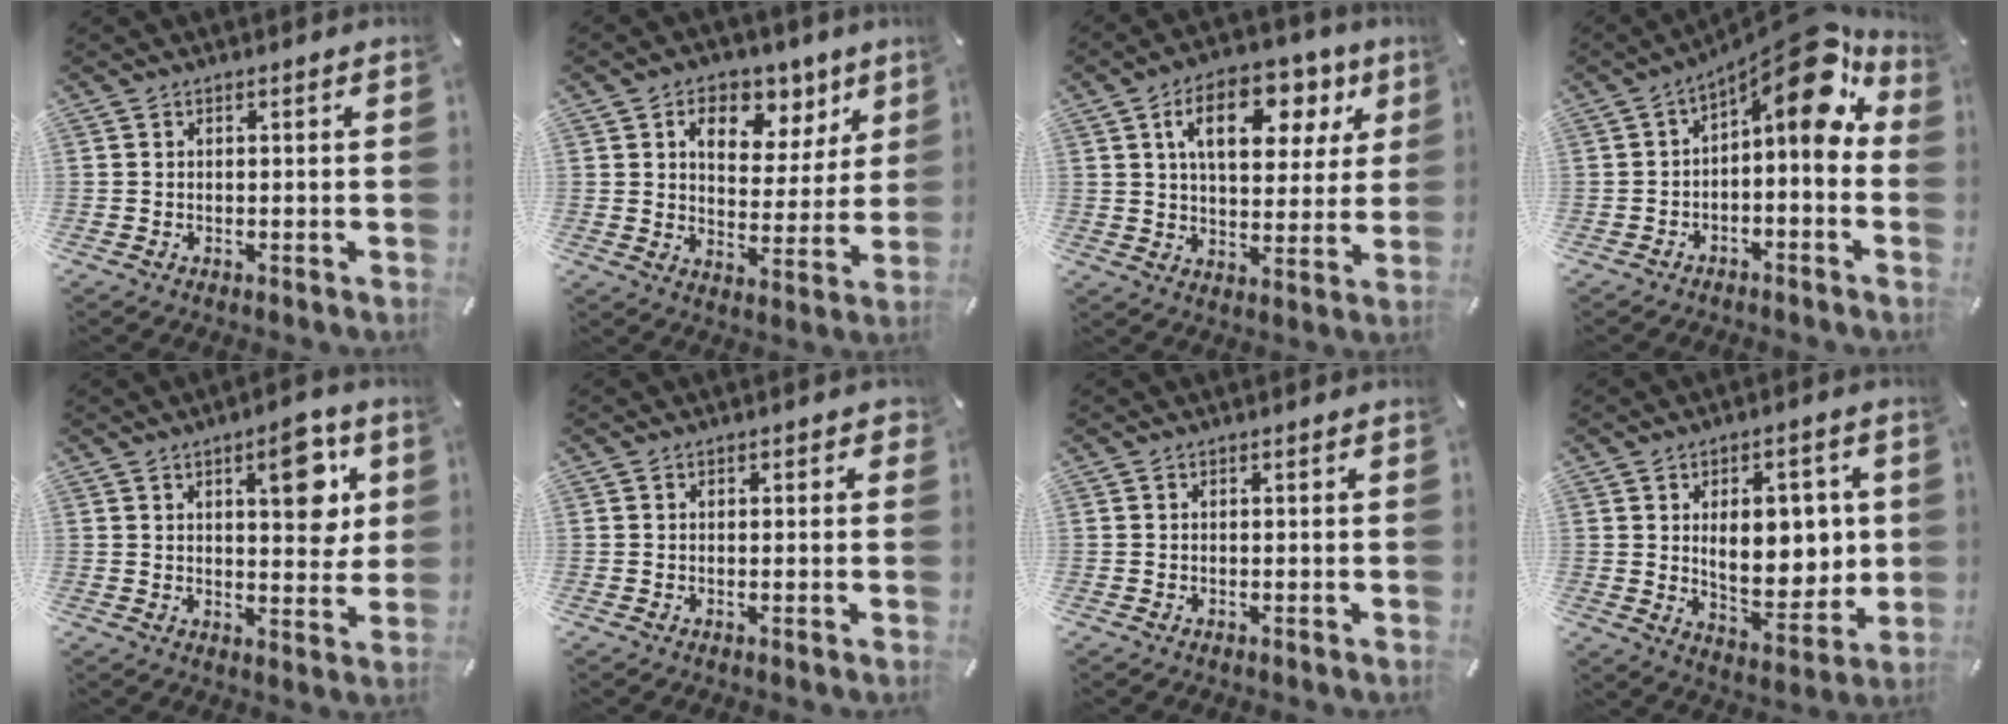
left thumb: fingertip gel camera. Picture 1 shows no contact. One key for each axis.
{"total": 10.2, "fx": 5.6, "fy": 7.1, "fz": 4.7, "tx": -0.054, "ty": -0.037, "tz": 0.092}
{"total": 15.4, "fx": 6.9, "fy": 8.8, "fz": 10.5, "tx": -0.156, "ty": -0.015, "tz": 0.113}
{"total": 12.2, "fx": 6.1, "fy": 4.4, "fz": 9.6, "tx": -0.125, "ty": -0.068, "tz": 0.098}
{"total": 11.6, "fx": 4.9, "fy": 4.9, "fz": 9.4, "tx": -0.105, "ty": -0.025, "tz": 0.072}
{"total": 0.8, "fx": 0.1, "fy": 0.6, "fz": 0.6, "tx": 0.005, "ty": -0.002, "tz": -0.003}
{"total": 0.0}
{"total": 14.0, "fx": 2.5, "fy": 8.2, "fz": 11.0, "tx": -0.144, "ty": -0.009, "tz": 0.041}